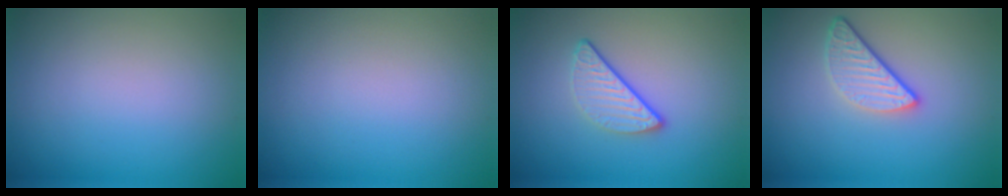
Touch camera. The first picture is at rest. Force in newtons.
{"total": 0.0}
{"total": 3.0, "press": 2.3, "slide": 1.9}
{"total": 3.2, "press": 2.6, "slide": 1.9}